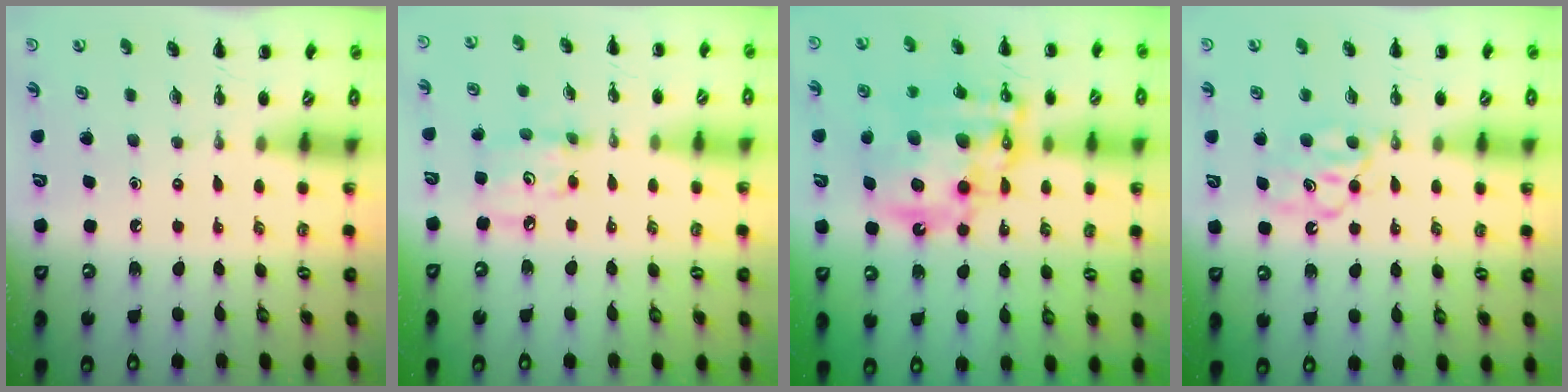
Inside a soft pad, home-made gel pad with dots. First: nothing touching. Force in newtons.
{"total": 5.8, "press": 5.7, "slide": 0.9}
{"total": 20.4, "press": 19.9, "slide": 4.7}
{"total": 7.0, "press": 7.0, "slide": 0.6}